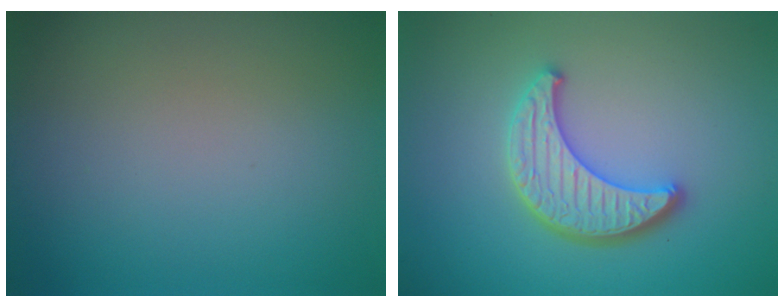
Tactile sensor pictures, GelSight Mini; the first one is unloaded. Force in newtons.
{"total": 4.1, "press": 3.6, "slide": 1.9}